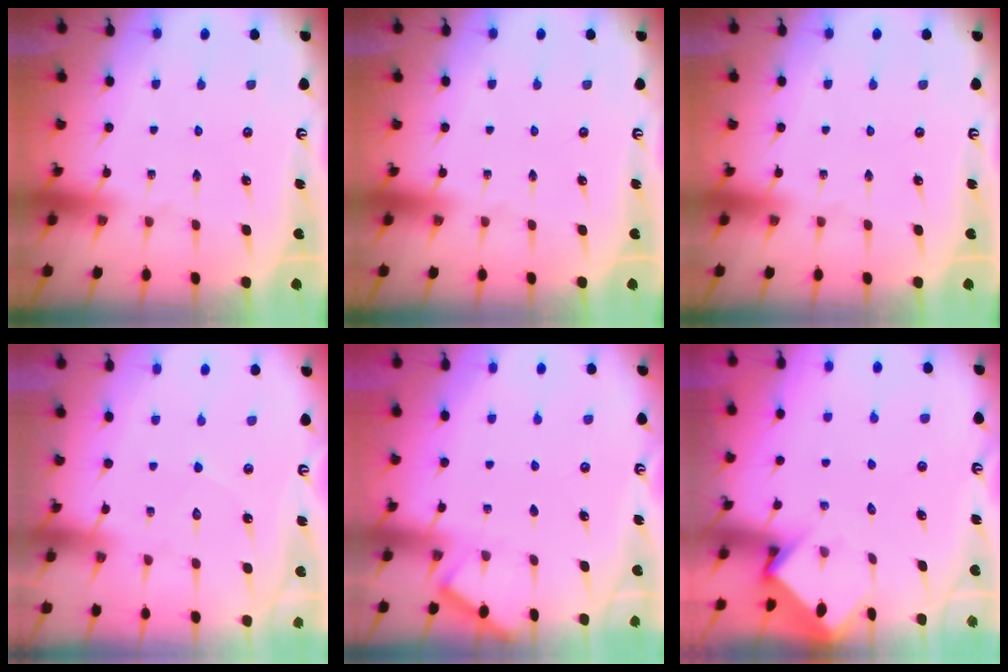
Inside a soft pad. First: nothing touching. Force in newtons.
{"total": 0.0}
{"total": 0.0}
{"total": 4.7, "press": 4.7, "slide": 0.5}
{"total": 2.7, "press": 2.6, "slide": 0.3}
{"total": 3.6, "press": 3.6, "slide": 0.2}